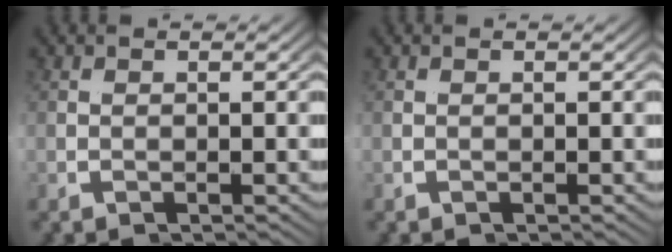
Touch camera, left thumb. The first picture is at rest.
{"total": 0.0}